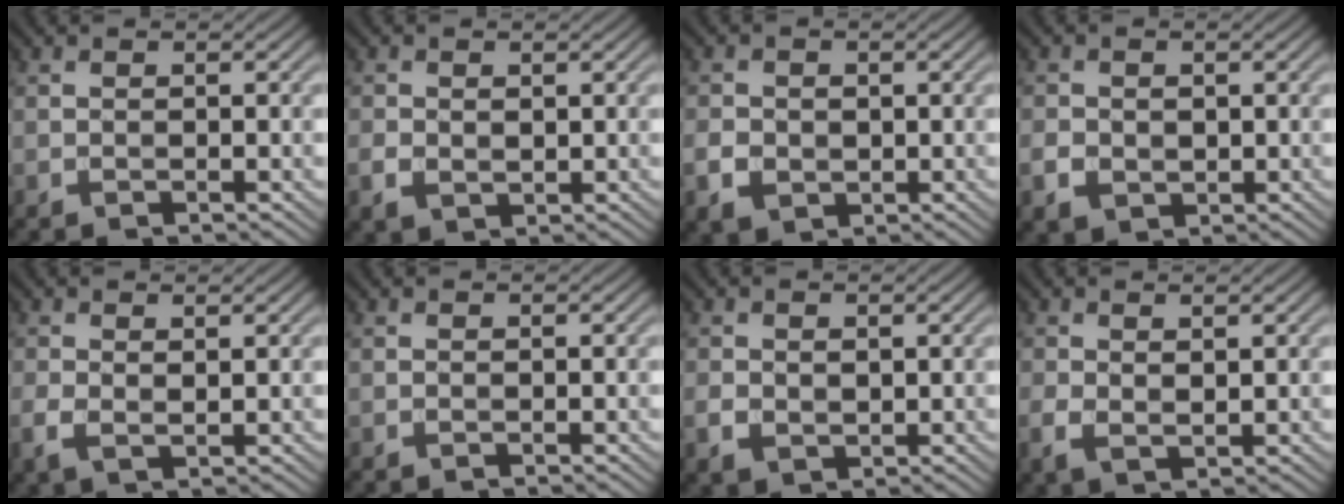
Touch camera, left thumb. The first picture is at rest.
{"total": 2.3, "force": [-0.1, 1.7, 1.5], "torque": [-0.033, -0.007, 0.001]}
{"total": 3.6, "force": [-0.7, 3.0, 1.9], "torque": [-0.046, -0.007, -0.013]}
{"total": 3.1, "force": [-0.5, 2.5, 1.6], "torque": [-0.040, -0.006, -0.008]}
{"total": 2.4, "force": [0.5, 1.0, 2.1], "torque": [-0.051, -0.001, 0.010]}
{"total": 0.0}
{"total": 2.6, "force": [0.0, 2.0, 1.6], "torque": [-0.037, -0.008, 0.003]}
{"total": 2.7, "force": [0.5, 1.2, 2.4], "torque": [-0.054, -0.003, 0.012]}